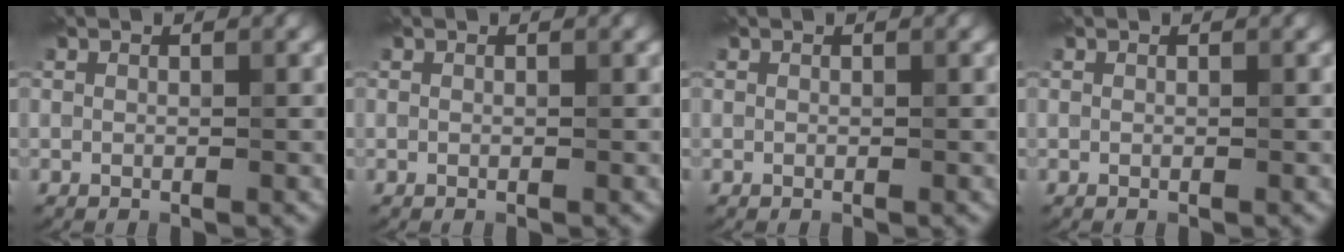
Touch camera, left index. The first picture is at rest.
{"total": 0.0}
{"total": 0.0}
{"total": 0.0}